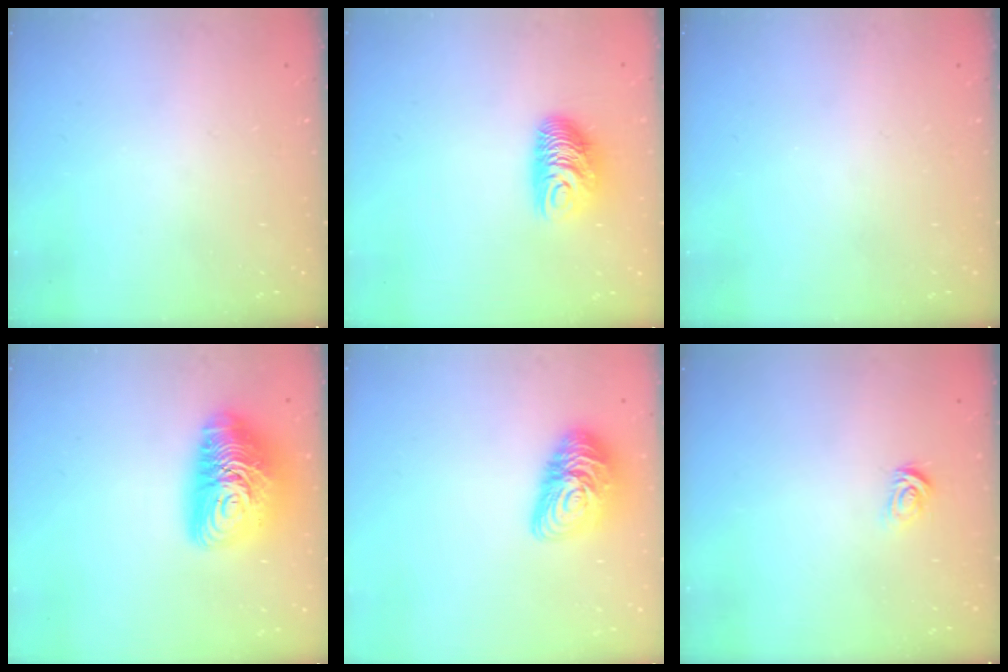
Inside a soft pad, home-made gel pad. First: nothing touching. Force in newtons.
{"total": 9.8, "press": 9.8, "slide": 0.9}
{"total": 0.0}
{"total": 17.0, "press": 16.9, "slide": 1.3}
{"total": 13.2, "press": 13.2, "slide": 0.9}
{"total": 2.8, "press": 2.8, "slide": 0.4}